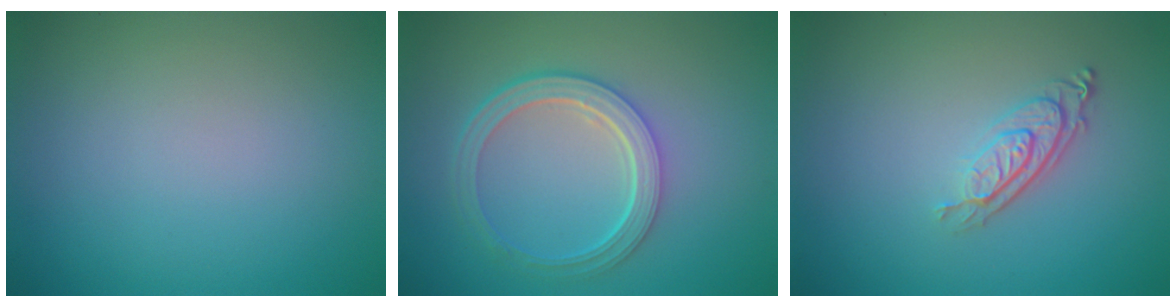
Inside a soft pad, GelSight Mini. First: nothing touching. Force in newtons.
{"total": 4.8, "press": 3.6, "slide": 3.2}
{"total": 2.9, "press": 2.0, "slide": 2.0}